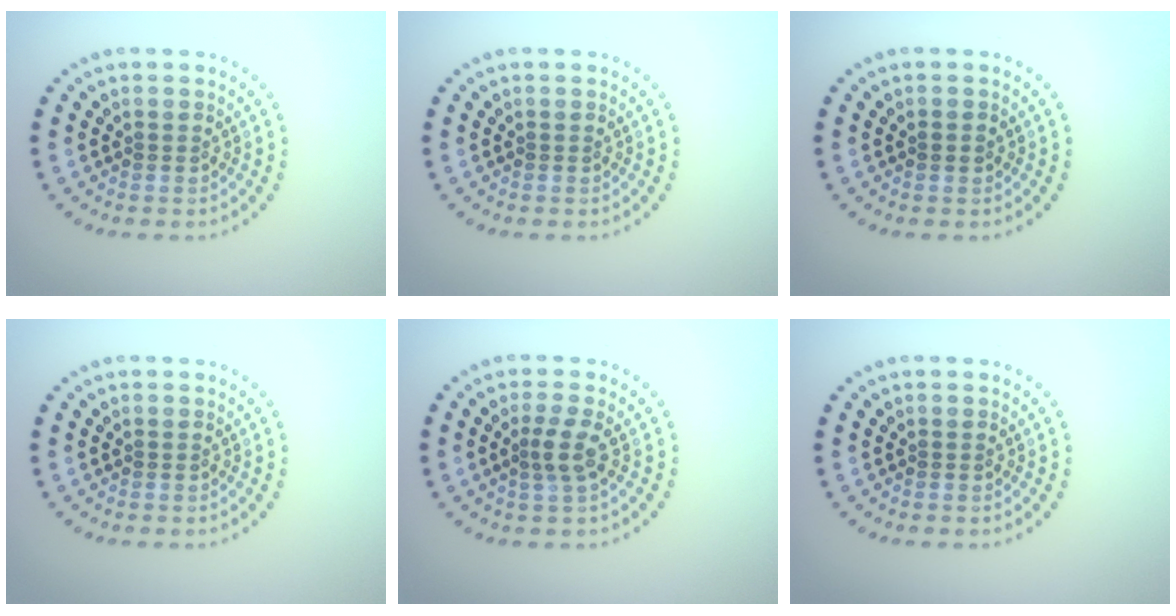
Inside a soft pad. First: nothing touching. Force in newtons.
{"total": 0.0}
{"total": 0.9, "press": 0.9, "slide": 0.1}
{"total": 0.0}
{"total": 2.0, "press": 1.6, "slide": 1.2}
{"total": 0.0}